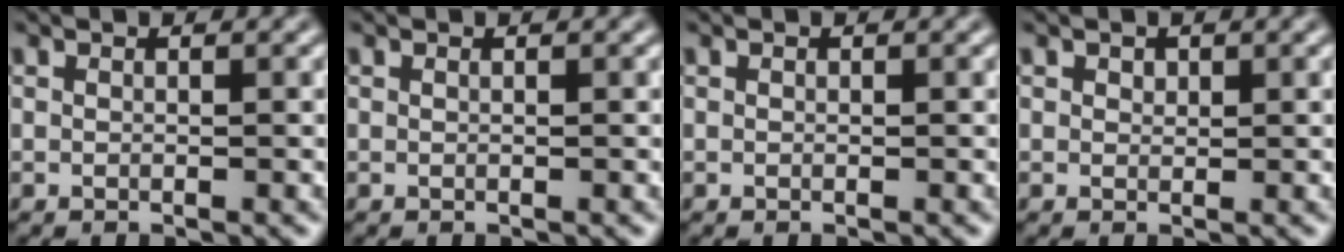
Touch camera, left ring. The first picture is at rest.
{"total": 0.0}
{"total": 0.0}
{"total": 0.7, "force": [0.4, 0.5, 0.2], "torque": [-0.004, -0.003, 0.006]}